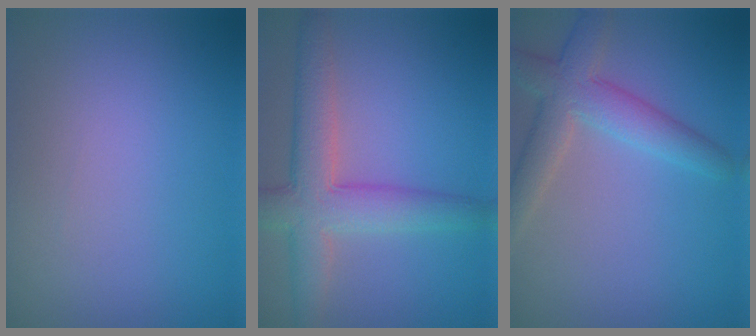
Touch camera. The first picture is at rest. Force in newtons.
{"total": 6.1, "press": 6.1, "slide": 0.3}
{"total": 4.8, "press": 4.8, "slide": 0.3}